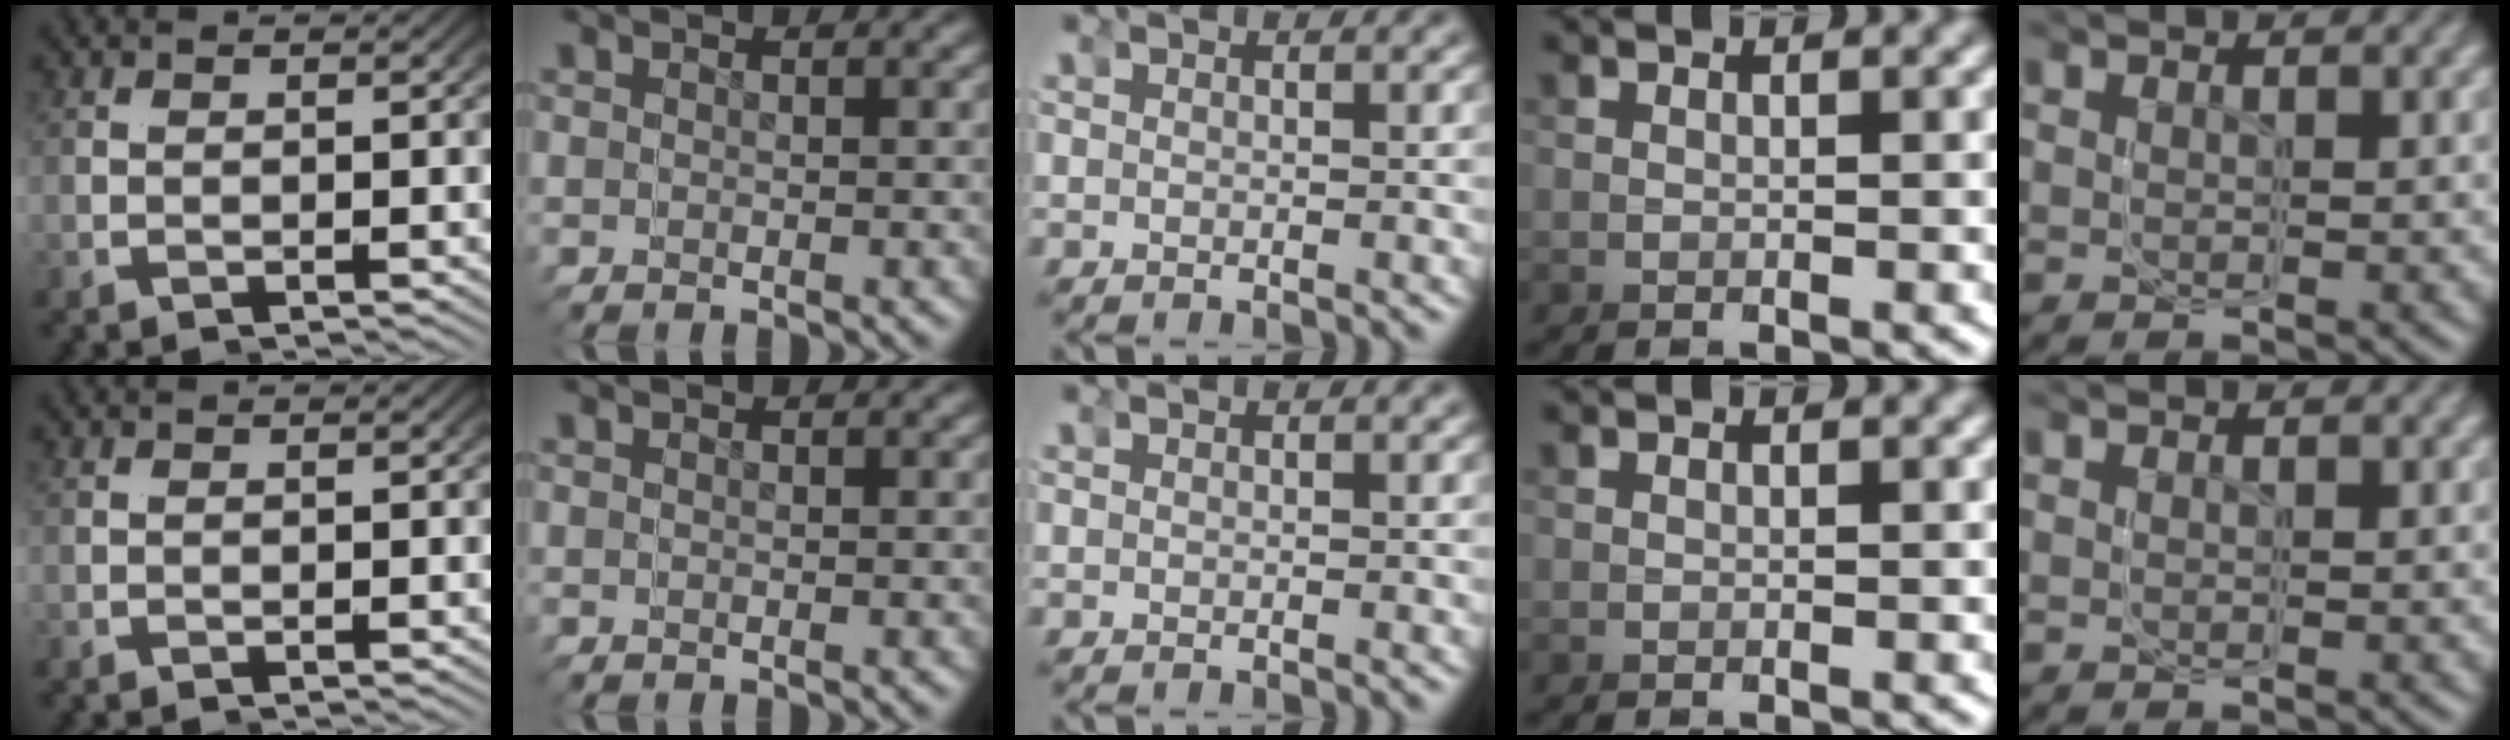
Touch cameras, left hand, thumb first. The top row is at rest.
{}